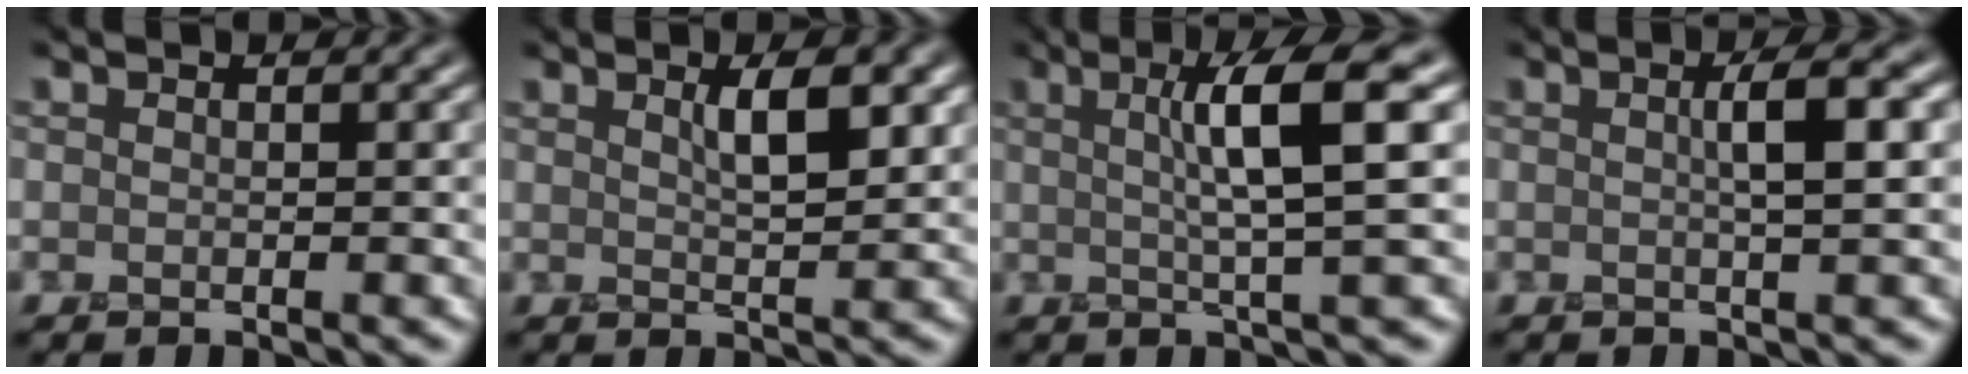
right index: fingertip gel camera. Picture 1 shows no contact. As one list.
[{"total": 3.2, "force": [1.5, 0.8, 2.7], "torque": [-0.033, 0.008, 0.022]}, {"total": 6.2, "force": [1.6, 0.8, 6.0], "torque": [-0.088, 0.014, 0.024]}, {"total": 3.1, "force": [0.5, 0.5, 3.0], "torque": [-0.041, 0.011, 0.002]}]